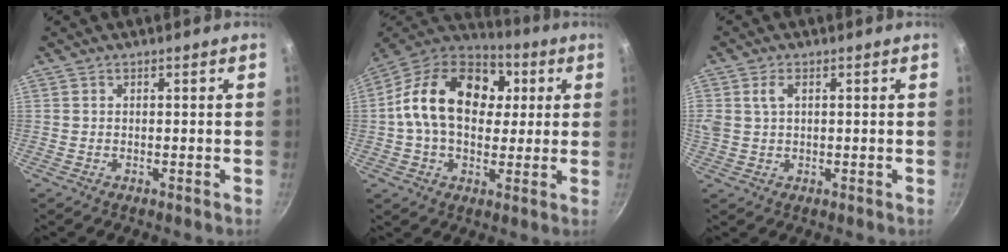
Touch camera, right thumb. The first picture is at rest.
{"total": 21.3, "force": [3.5, 14.9, 14.8], "torque": [-0.224, 0.023, 0.039]}
{"total": 4.0, "force": [1.3, 2.6, 2.8], "torque": [-0.049, 0.003, 0.024]}